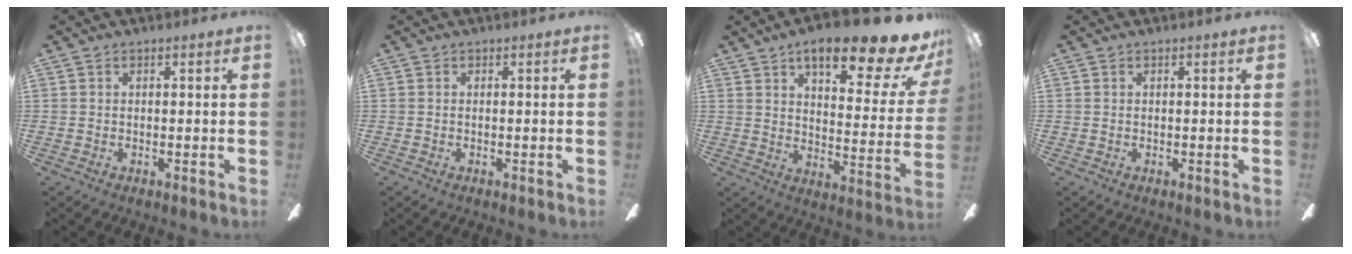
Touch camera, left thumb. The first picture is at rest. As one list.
[{"total": 0.0}, {"total": 18.0, "force": [12.6, 4.9, 11.8], "torque": [-0.170, -0.081, 0.199]}, {"total": 0.5, "force": [0.2, 0.1, 0.5], "torque": [-0.011, 0.000, 0.004]}]